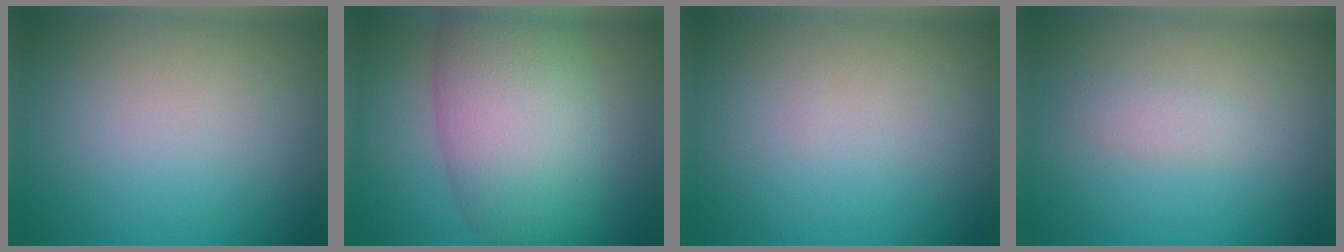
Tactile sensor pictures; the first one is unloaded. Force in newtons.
{"total": 10.1, "press": 10.1, "slide": 0.3}
{"total": 0.0}
{"total": 1.2, "press": 1.2, "slide": 0.0}